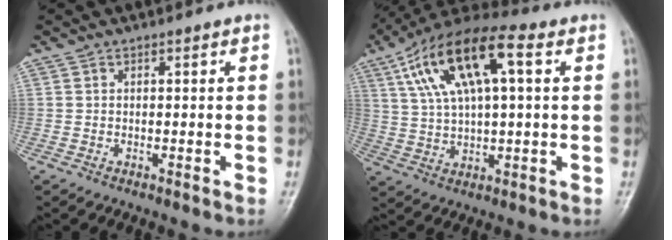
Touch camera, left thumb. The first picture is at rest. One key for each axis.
{"total": 17.4, "fx": 5.9, "fy": 6.9, "fz": 14.9, "tx": -0.267, "ty": 0.020, "tz": 0.099}